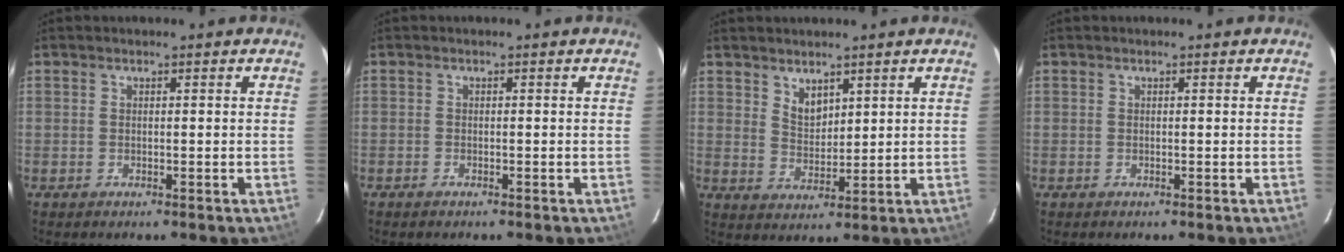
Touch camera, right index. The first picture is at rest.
{"total": 0.7, "force": [-0.6, 0.3, 0.1], "torque": [-0.006, 0.000, -0.013]}
{"total": 4.3, "force": [3.1, 2.2, 1.9], "torque": [-0.027, 0.001, 0.061]}
{"total": 0.0}